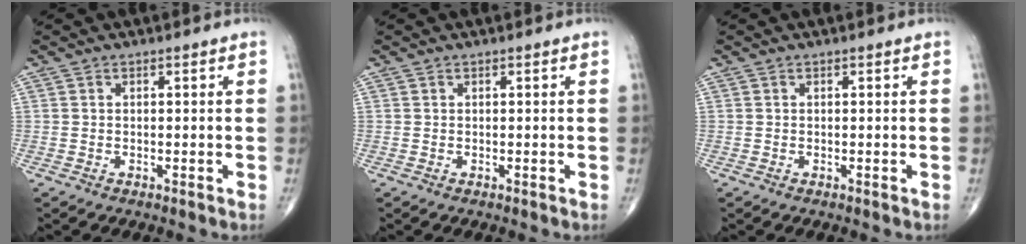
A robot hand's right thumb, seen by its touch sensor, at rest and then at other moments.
{"total": 0.0}
{"total": 0.0}